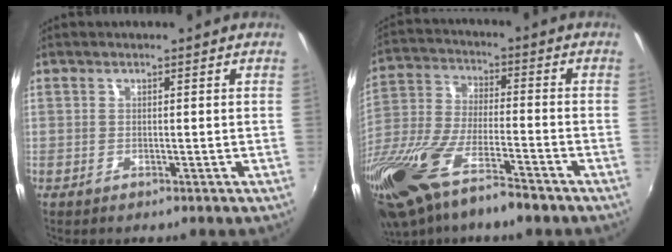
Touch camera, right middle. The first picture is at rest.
{"total": 23.8, "force": [-16.1, 7.3, 16.0], "torque": [-0.344, -0.060, -0.292]}